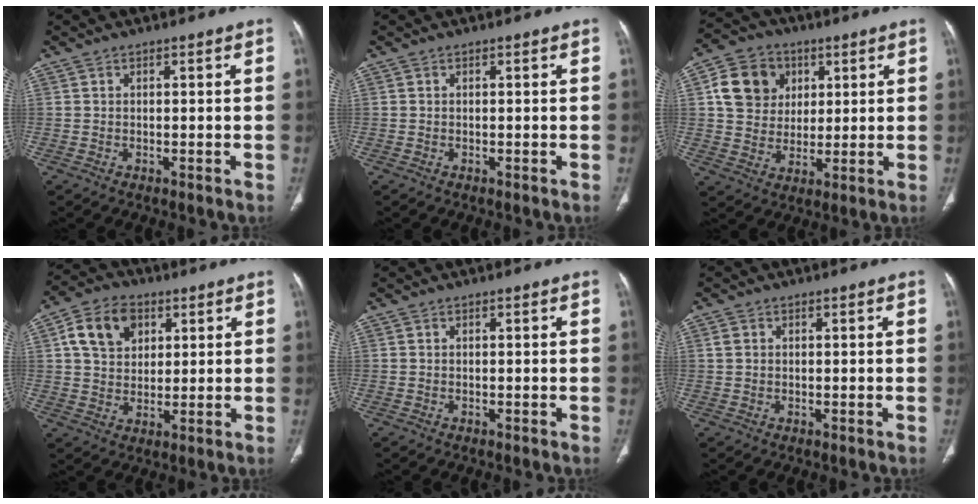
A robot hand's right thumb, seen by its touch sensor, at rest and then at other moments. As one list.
[{"total": 0.0}, {"total": 11.8, "force": [3.5, 10.1, 4.8], "torque": [-0.063, -0.002, 0.062]}, {"total": 10.3, "force": [3.8, 7.6, 5.9], "torque": [-0.082, -0.003, 0.064]}, {"total": 0.0}, {"total": 1.4, "force": [0.4, 1.2, 0.7], "torque": [-0.013, 0.003, 0.009]}]